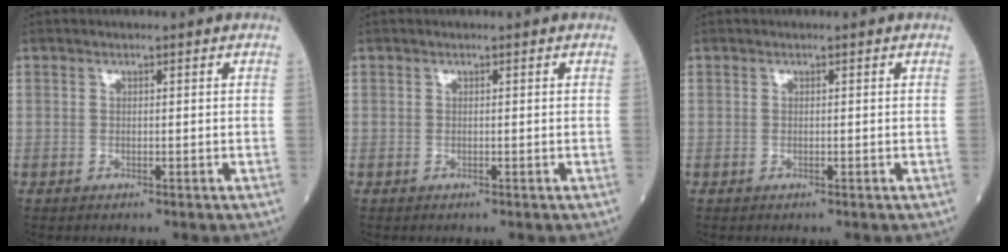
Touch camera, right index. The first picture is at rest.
{"total": 0.0}
{"total": 0.0}